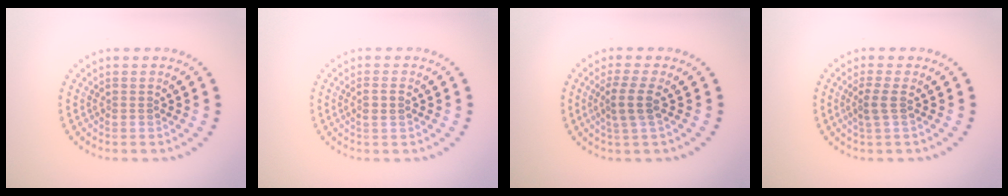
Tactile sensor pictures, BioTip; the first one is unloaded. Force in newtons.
{"total": 1.2, "press": 1.1, "slide": 0.6}
{"total": 2.4, "press": 1.9, "slide": 1.6}
{"total": 1.6, "press": 1.3, "slide": 0.9}